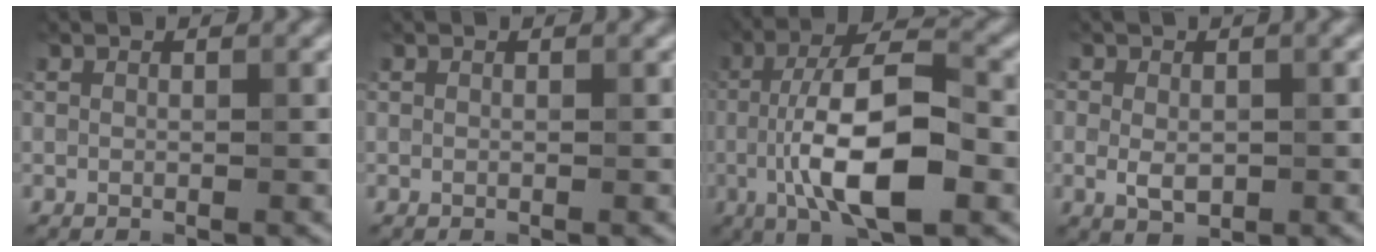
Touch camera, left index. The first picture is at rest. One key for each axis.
{"total": 0.5, "fx": -0.2, "fy": -0.2, "fz": -0.5, "tx": 0.009, "ty": -0.001, "tz": -0.004}
{"total": 9.4, "fx": -2.4, "fy": 3.1, "fz": 8.5, "tx": -0.148, "ty": 0.006, "tz": -0.048}
{"total": 1.8, "fx": -0.7, "fy": 1.3, "fz": 1.1, "tx": -0.017, "ty": -0.004, "tz": -0.010}